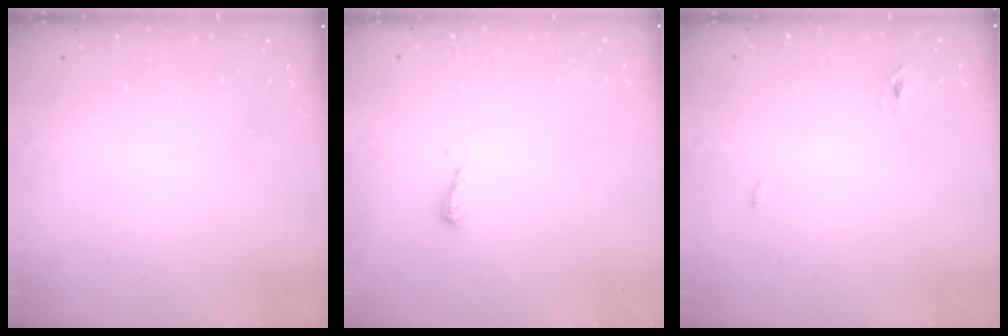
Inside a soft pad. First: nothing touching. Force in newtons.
{"total": 5.1, "press": 5.1, "slide": 0.5}
{"total": 2.4, "press": 2.2, "slide": 1.0}